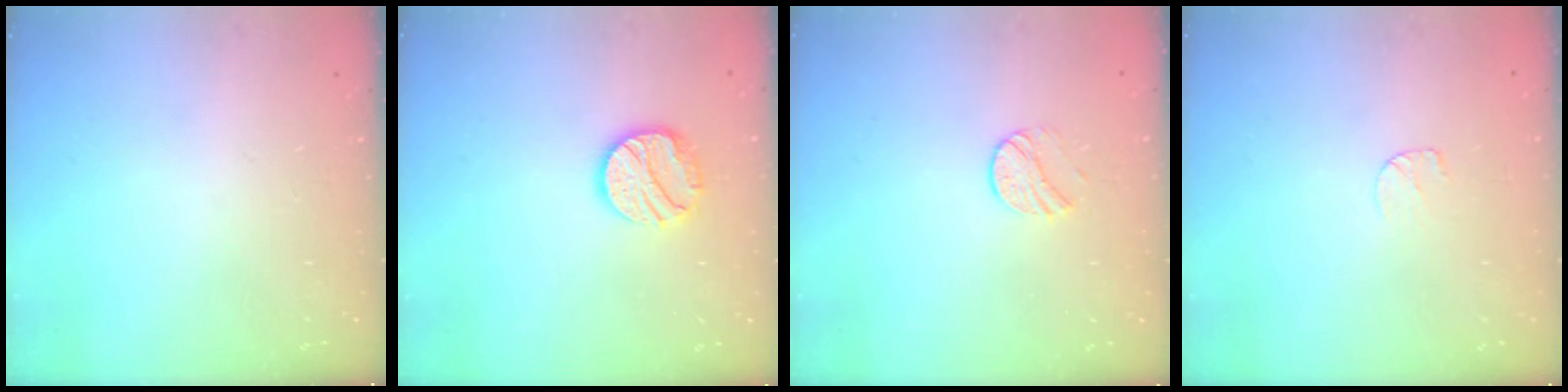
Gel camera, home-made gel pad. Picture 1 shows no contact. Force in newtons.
{"total": 12.0, "press": 12.0, "slide": 0.8}
{"total": 8.1, "press": 8.1, "slide": 0.6}
{"total": 3.5, "press": 3.5, "slide": 0.3}